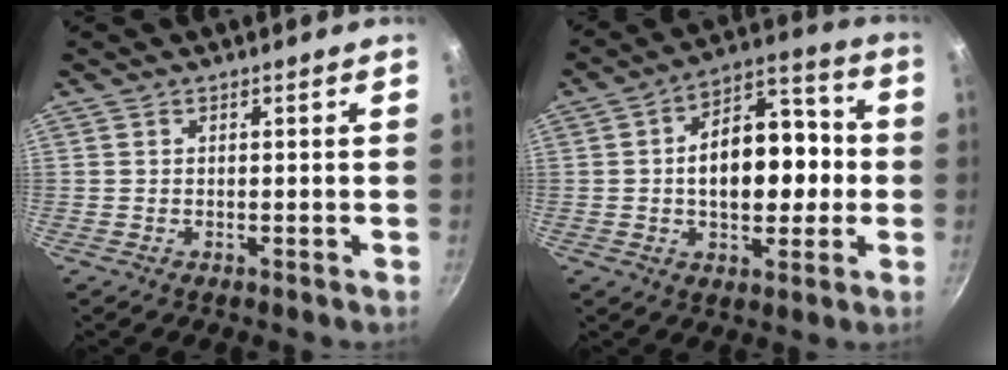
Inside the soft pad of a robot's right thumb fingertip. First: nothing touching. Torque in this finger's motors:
{"motor_torque": [-0.33, 1.56, 1.07, 0.41, 0.41]}